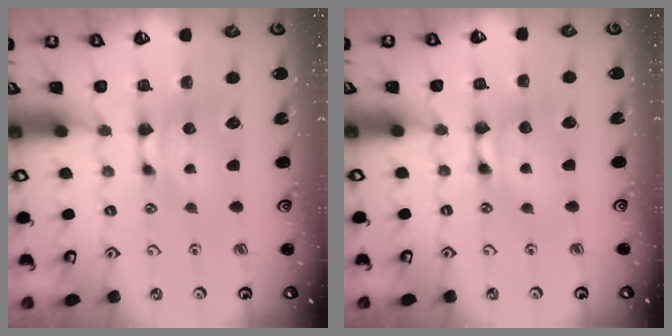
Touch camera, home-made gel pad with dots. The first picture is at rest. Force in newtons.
{"total": 2.2, "press": 2.2, "slide": 0.1}